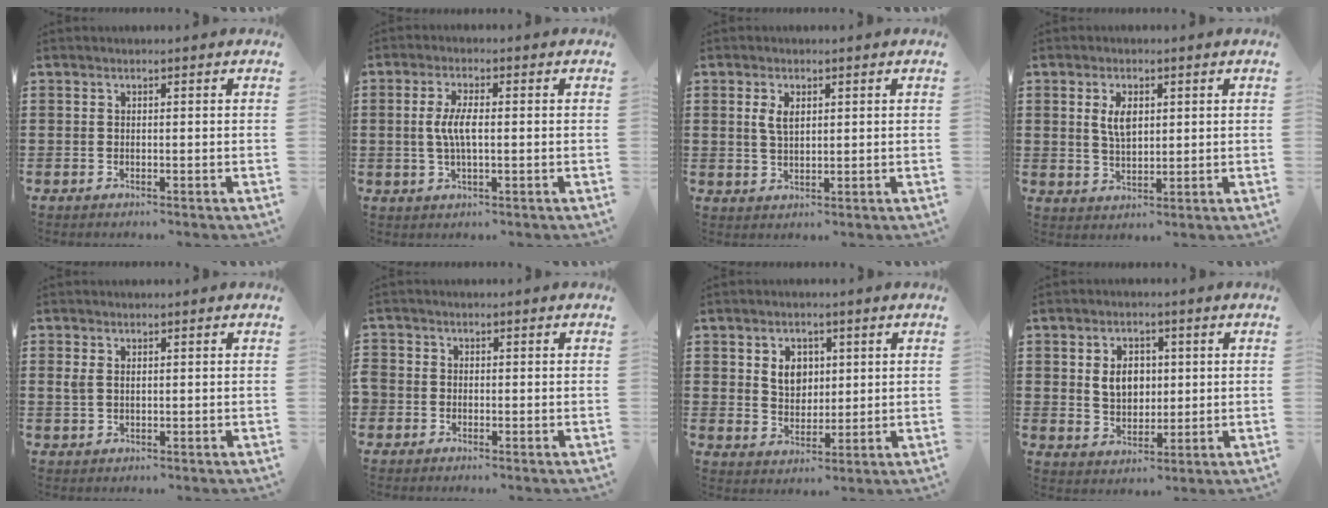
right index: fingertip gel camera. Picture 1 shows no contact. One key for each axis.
{"total": 4.6, "fx": 0.1, "fy": 1.4, "fz": 4.4, "tx": -0.095, "ty": -0.003, "tz": -0.005}
{"total": 3.0, "fx": 1.0, "fy": 1.5, "fz": 2.5, "tx": -0.053, "ty": 0.005, "tz": 0.018}
{"total": 4.3, "fx": 1.3, "fy": 2.1, "fz": 3.5, "tx": -0.066, "ty": 0.006, "tz": 0.021}
{"total": 1.7, "fx": 0.6, "fy": 1.0, "fz": 1.2, "tx": -0.028, "ty": 0.006, "tz": 0.010}
{"total": 1.0, "fx": -0.6, "fy": 0.8, "fz": 0.0, "tx": -0.001, "ty": 0.003, "tz": -0.015}
{"total": 4.9, "fx": 1.6, "fy": 3.7, "fz": 2.7, "tx": -0.058, "ty": 0.009, "tz": 0.026}
{"total": 5.2, "fx": 0.9, "fy": 3.9, "fz": 3.3, "tx": -0.062, "ty": 0.006, "tz": 0.011}